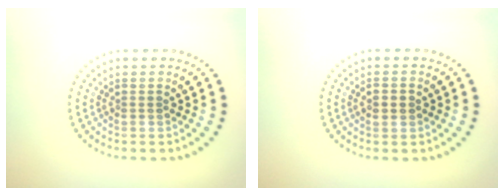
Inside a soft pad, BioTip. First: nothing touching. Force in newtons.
{"total": 2.2, "press": 2.2, "slide": 0.1}